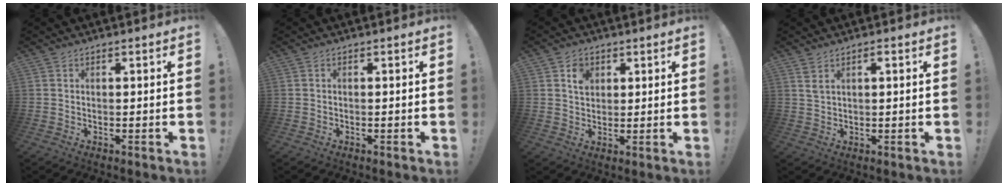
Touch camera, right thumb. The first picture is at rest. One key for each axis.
{"total": 0.0}
{"total": 4.8, "fx": 2.1, "fy": 3.9, "fz": 1.9, "tx": -0.014, "ty": -0.009, "tz": 0.033}
{"total": 2.5, "fx": 1.3, "fy": 0.7, "fz": 2.1, "tx": -0.041, "ty": -0.001, "tz": 0.022}